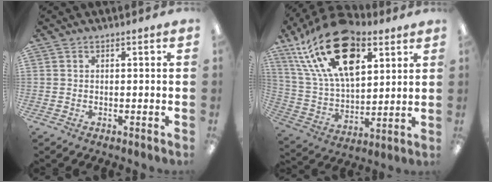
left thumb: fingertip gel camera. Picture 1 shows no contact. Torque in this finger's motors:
{"motor_torque": [2.48, 2.52, 1.39, -1.38, 0.33]}